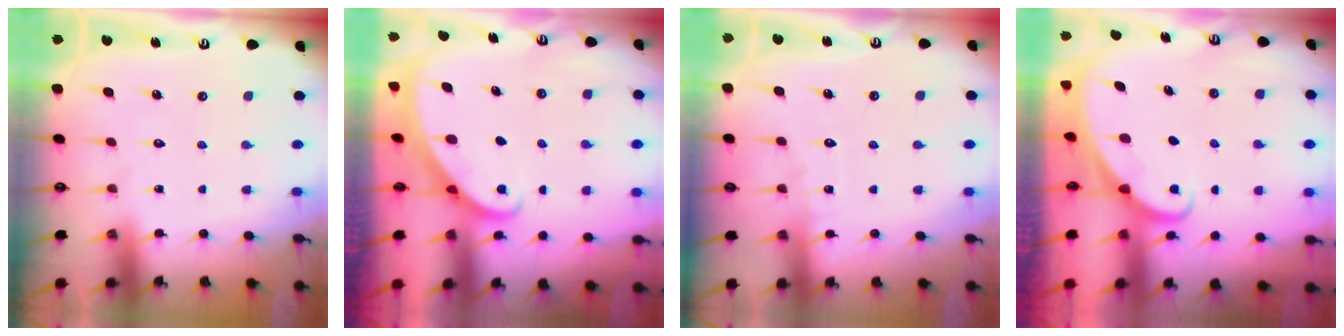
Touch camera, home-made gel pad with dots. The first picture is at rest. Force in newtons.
{"total": 1.8, "press": 1.8, "slide": 0.1}
{"total": 4.7, "press": 4.7, "slide": 0.4}
{"total": 1.6, "press": 1.6, "slide": 0.1}